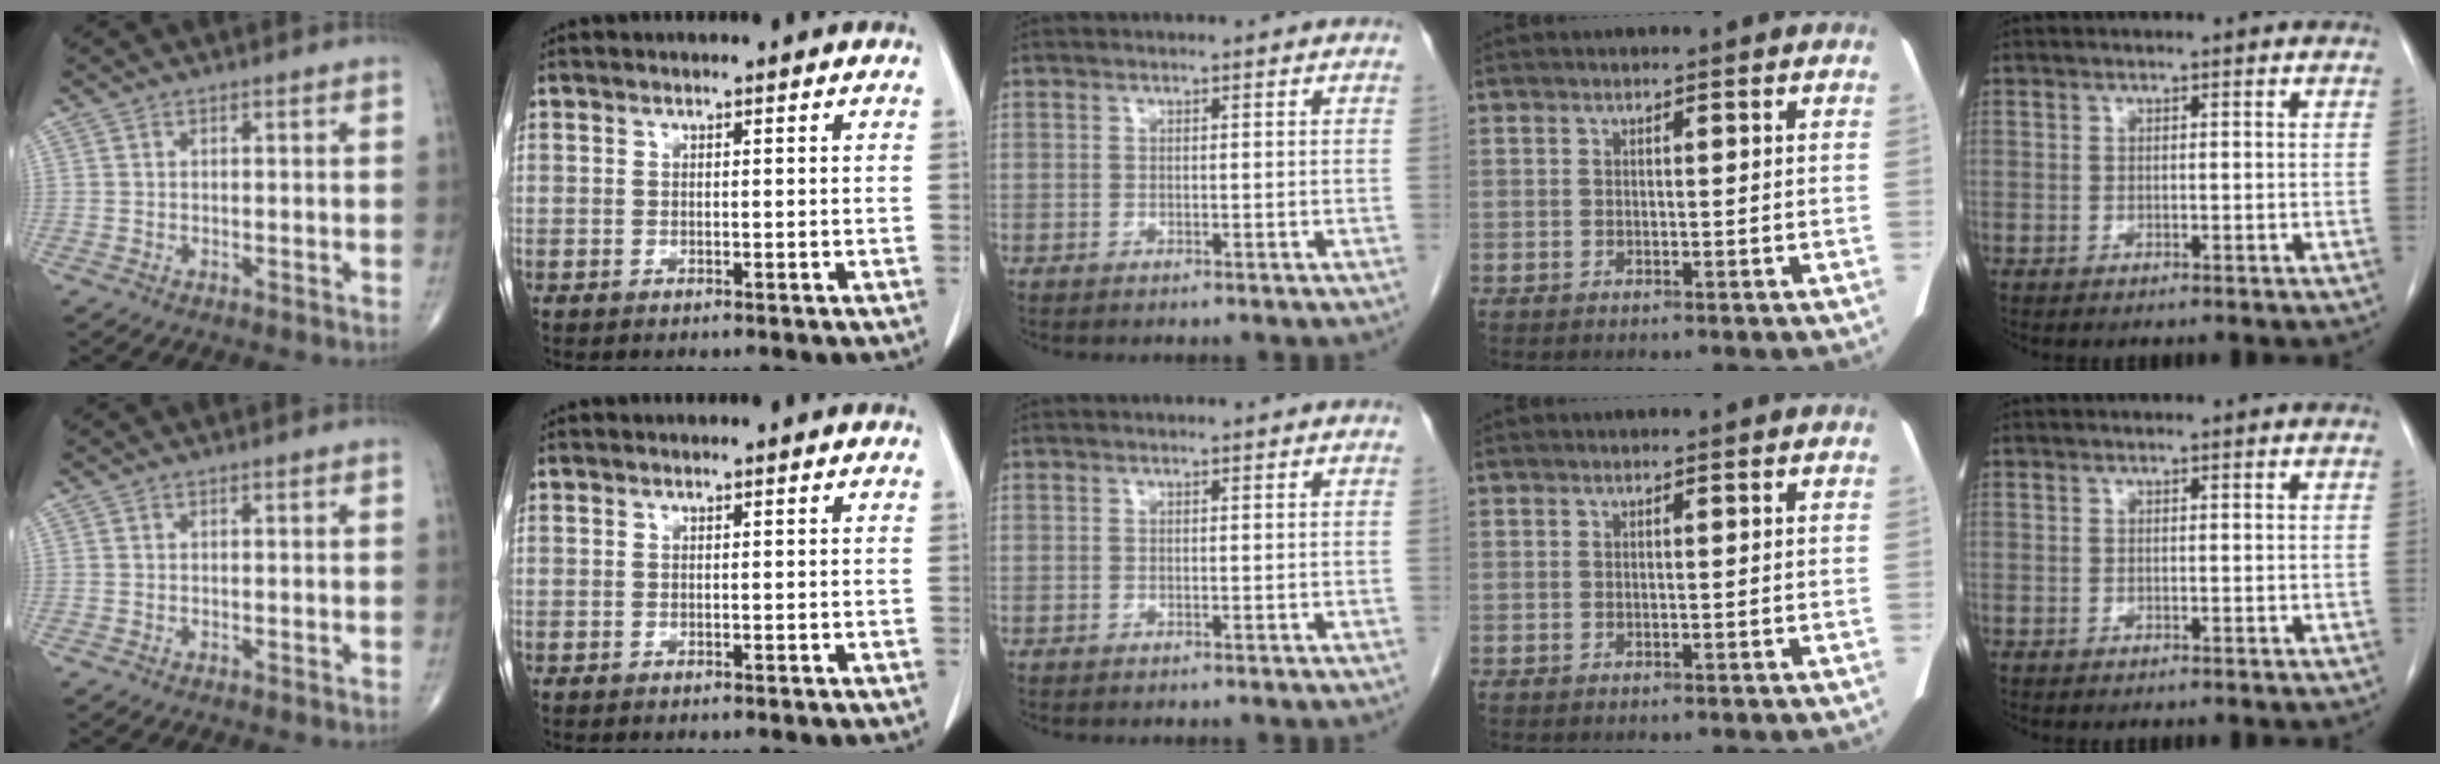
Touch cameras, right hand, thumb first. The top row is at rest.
{}